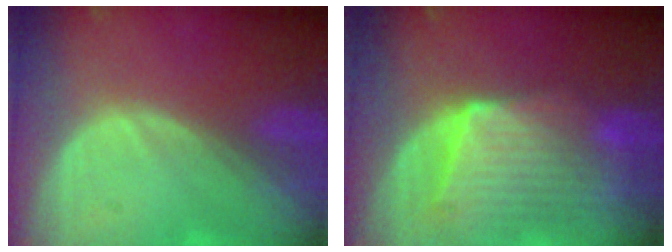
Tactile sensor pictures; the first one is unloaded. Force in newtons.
{"total": 9.7, "press": 8.7, "slide": 4.1}